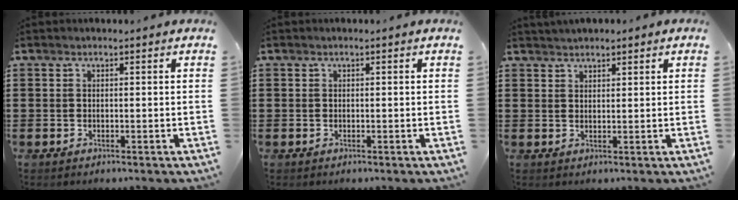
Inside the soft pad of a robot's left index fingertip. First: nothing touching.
{"total": 0.0}
{"total": 1.6, "force": [1.5, 0.3, 0.2], "torque": [-0.006, 0.003, 0.030]}